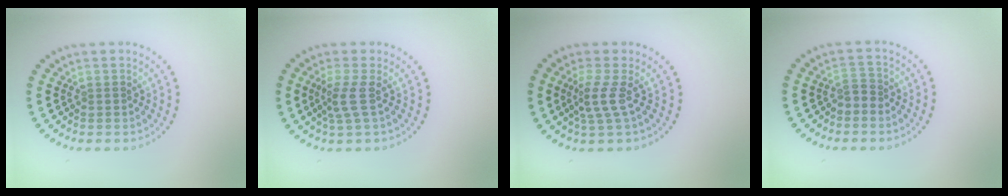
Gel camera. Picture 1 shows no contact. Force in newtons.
{"total": 2.2, "press": 1.6, "slide": 1.5}
{"total": 2.4, "press": 1.6, "slide": 1.7}
{"total": 1.3, "press": 1.0, "slide": 0.8}